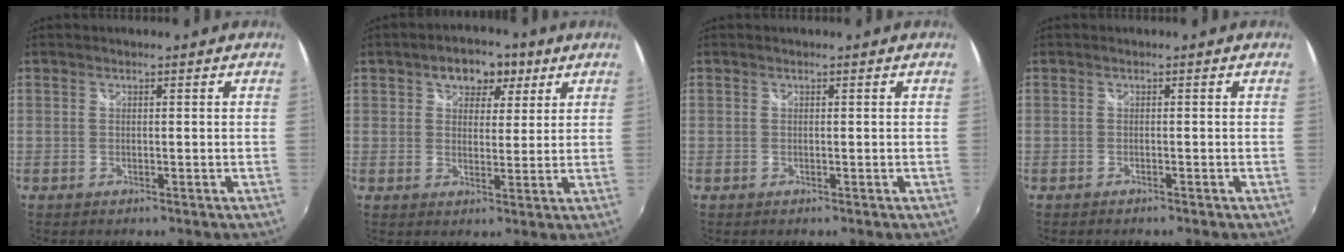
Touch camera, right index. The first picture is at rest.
{"total": 7.7, "force": [3.9, 5.1, 4.2], "torque": [-0.062, 0.018, 0.056]}
{"total": 0.0}
{"total": 0.9, "force": [-0.8, 0.3, 0.3], "torque": [-0.010, -0.004, -0.014]}